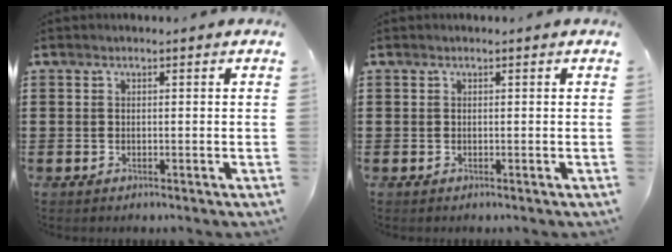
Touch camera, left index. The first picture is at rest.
{"total": 0.0}